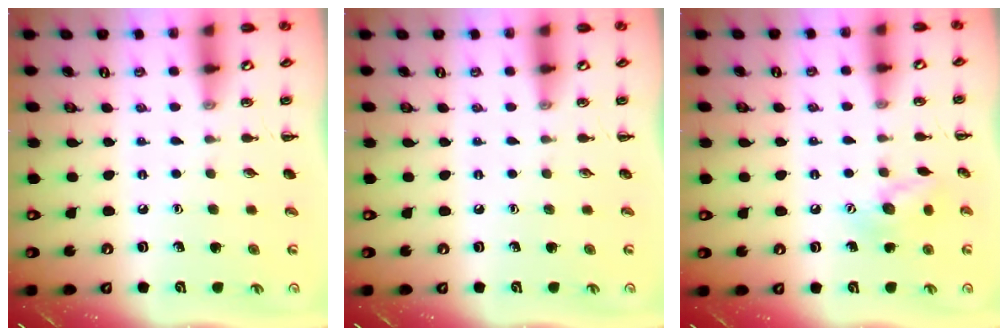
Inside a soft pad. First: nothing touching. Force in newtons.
{"total": 0.0}
{"total": 9.3, "press": 9.2, "slide": 0.7}